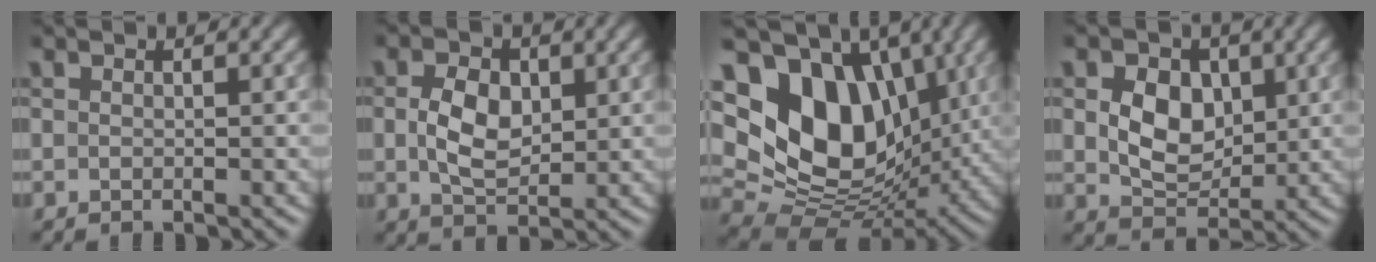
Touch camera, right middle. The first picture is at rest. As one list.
[{"total": 4.2, "force": [0.5, 2.7, 3.2], "torque": [-0.066, 0.000, 0.008]}, {"total": 15.3, "force": [4.4, 10.5, 10.3], "torque": [-0.191, 0.014, 0.077]}, {"total": 5.3, "force": [0.9, 3.8, 3.6], "torque": [-0.069, -0.005, 0.015]}]